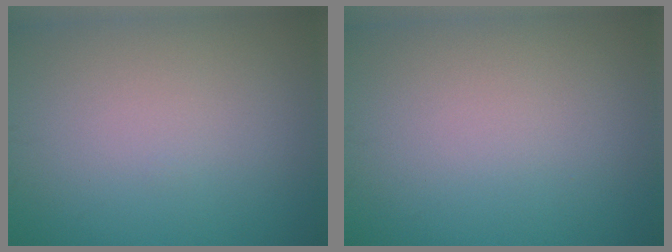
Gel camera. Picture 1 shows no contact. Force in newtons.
{"total": 0.0}